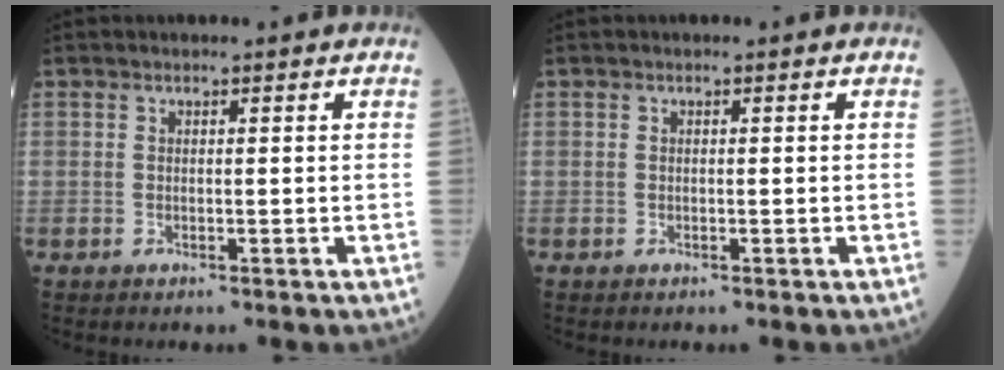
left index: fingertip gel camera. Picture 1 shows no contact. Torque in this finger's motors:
{"motor_torque": [0.06, 0.05, 0.02, 0.01]}